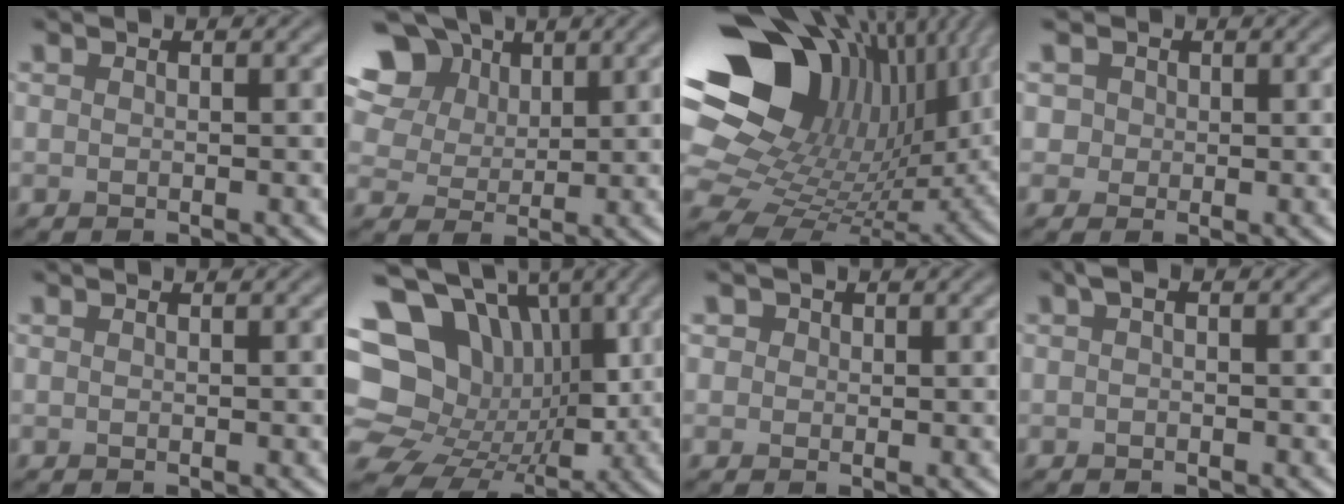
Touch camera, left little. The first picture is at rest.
{"total": 14.2, "force": [6.4, 10.5, 7.2], "torque": [-0.172, 0.045, 0.113]}
{"total": 17.7, "force": [6.1, 11.3, 12.2], "torque": [-0.226, 0.021, 0.127]}
{"total": 4.9, "force": [2.2, 3.9, 2.1], "torque": [-0.046, 0.009, 0.021]}
{"total": 0.0}
{"total": 17.6, "force": [2.3, 13.9, 10.6], "torque": [-0.191, 0.038, 0.033]}
{"total": 2.4, "force": [1.1, 1.8, 1.1], "torque": [-0.034, 0.002, 0.016]}
{"total": 1.0, "force": [0.1, 0.5, 0.8], "torque": [-0.015, 0.007, -0.003]}